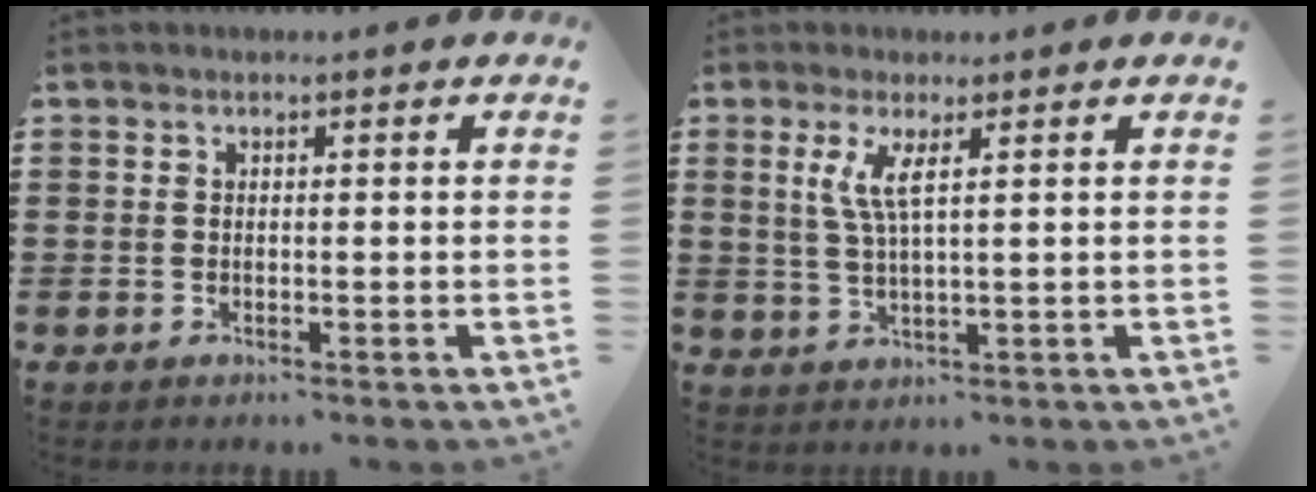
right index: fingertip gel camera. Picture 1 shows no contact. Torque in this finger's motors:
{"motor_torque": [0.09, -0.09, 0.37, 0.10]}